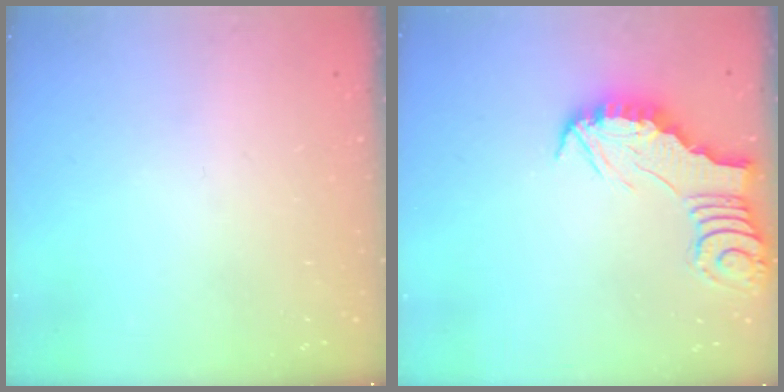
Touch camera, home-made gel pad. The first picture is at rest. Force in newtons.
{"total": 2.5, "press": 2.5, "slide": 0.2}